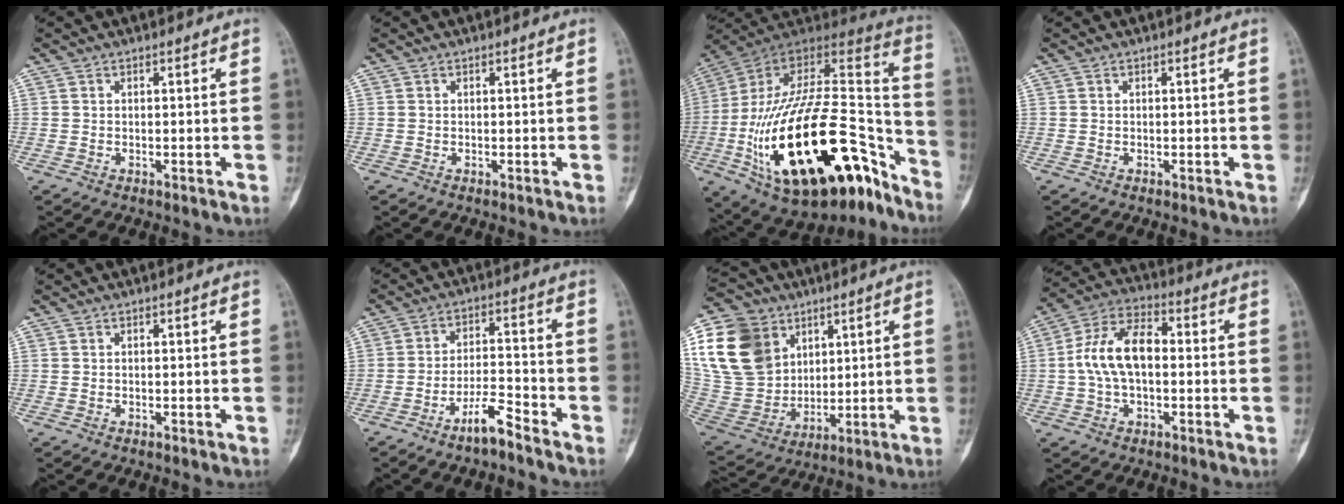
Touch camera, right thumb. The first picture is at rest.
{"total": 0.0}
{"total": 37.2, "force": [-17.3, 17.0, 28.3], "torque": [-0.448, 0.068, -0.271]}
{"total": 0.0}
{"total": 0.0}
{"total": 5.9, "force": [-4.6, 1.0, 3.6], "torque": [-0.062, 0.037, -0.088]}
{"total": 22.2, "force": [8.3, 17.4, 11.0], "torque": [-0.217, -0.002, 0.170]}
{"total": 11.6, "force": [-0.1, 6.7, 9.5], "torque": [-0.178, 0.035, -0.010]}